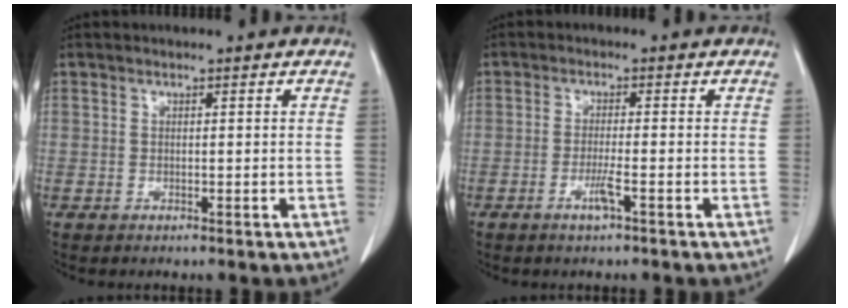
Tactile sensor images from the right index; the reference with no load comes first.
{"total": 2.7, "force": [-1.4, -0.1, 2.3], "torque": [-0.047, -0.004, -0.029]}